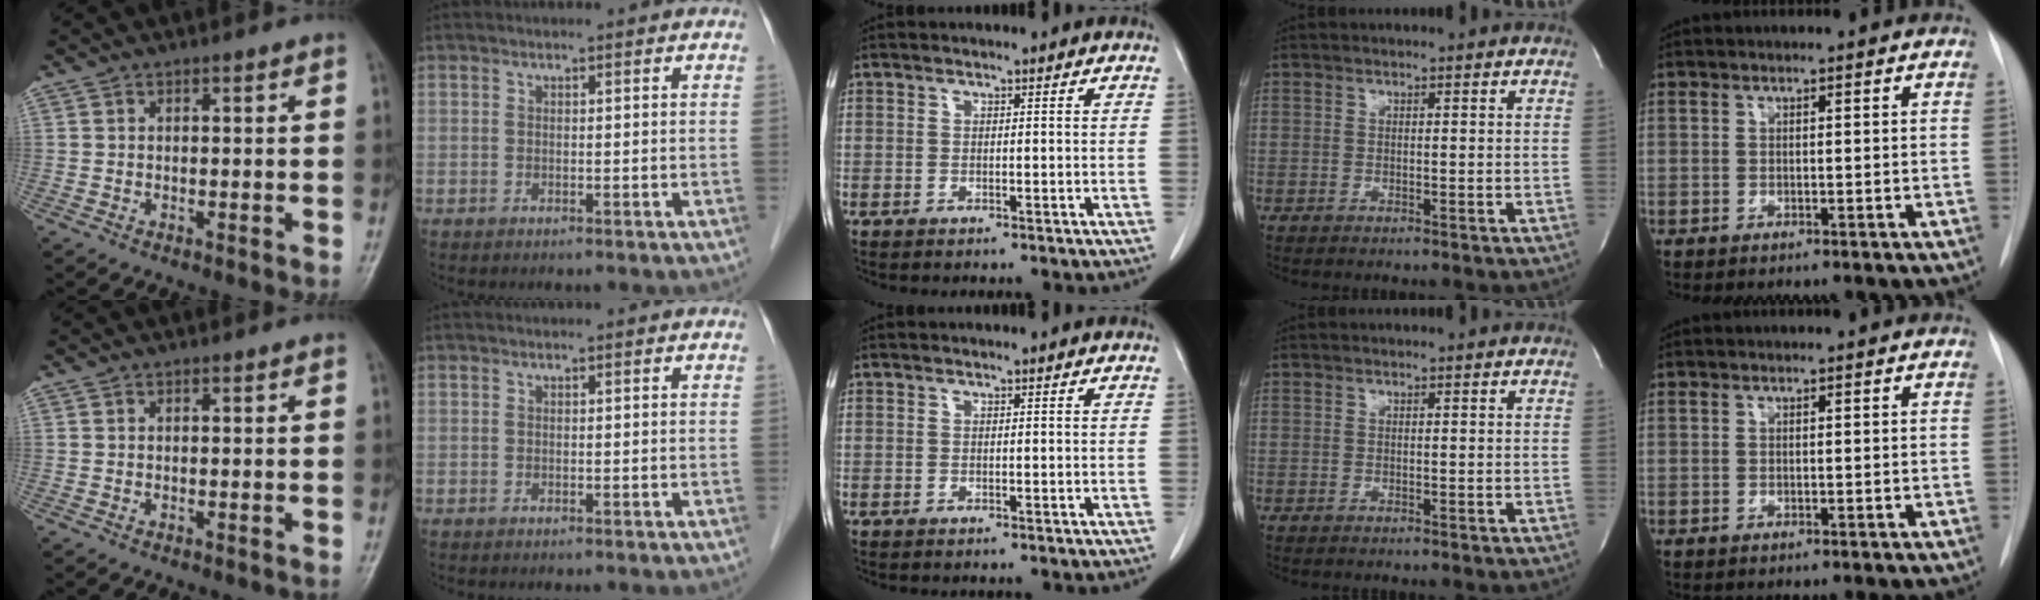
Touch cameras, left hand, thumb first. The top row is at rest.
{}